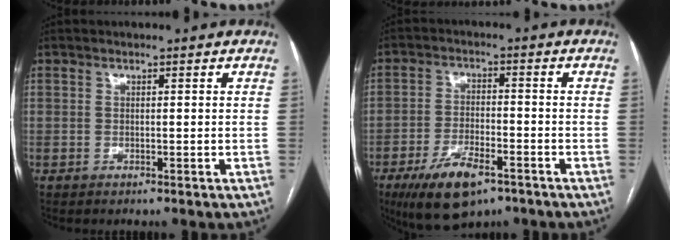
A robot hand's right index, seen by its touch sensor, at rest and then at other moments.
{"total": 10.1, "force": [-6.2, 3.7, 7.1], "torque": [-0.134, -0.012, -0.101]}